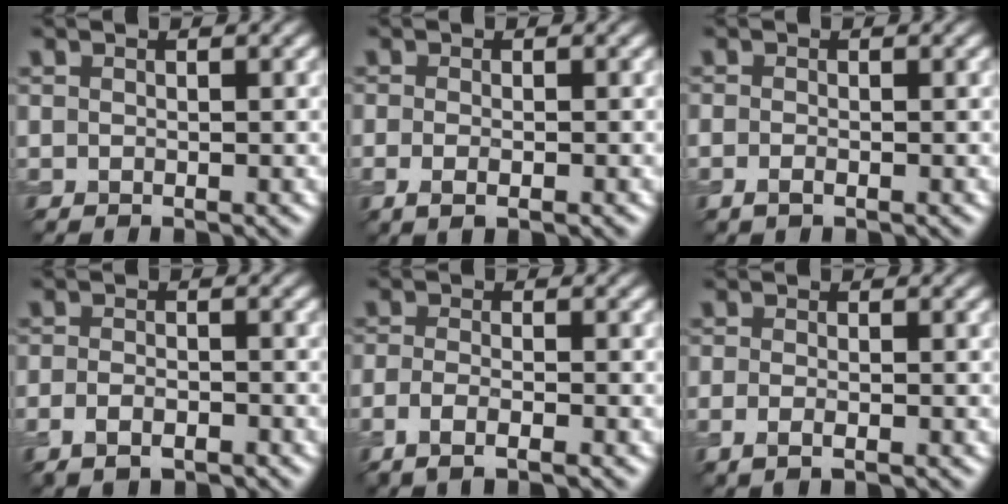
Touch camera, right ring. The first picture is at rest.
{"total": 1.8, "force": [-0.7, 0.5, 1.6], "torque": [-0.029, -0.006, -0.011]}
{"total": 0.6, "force": [-0.3, 0.1, 0.5], "torque": [-0.011, -0.002, -0.007]}
{"total": 2.2, "force": [-1.6, 0.9, 1.1], "torque": [-0.020, -0.005, -0.031]}
{"total": 2.2, "force": [-1.4, 0.4, 1.7], "torque": [-0.037, -0.006, -0.028]}
{"total": 1.3, "force": [-0.6, 0.3, 1.1], "torque": [-0.022, -0.005, -0.013]}